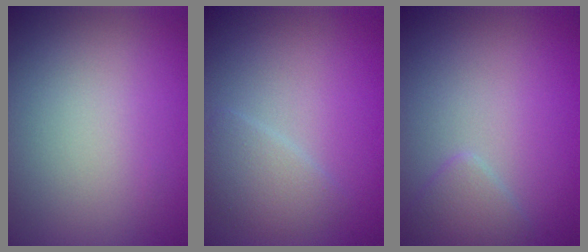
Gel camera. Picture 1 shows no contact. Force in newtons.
{"total": 2.2, "press": 2.2, "slide": 0.1}
{"total": 1.6, "press": 1.6, "slide": 0.1}